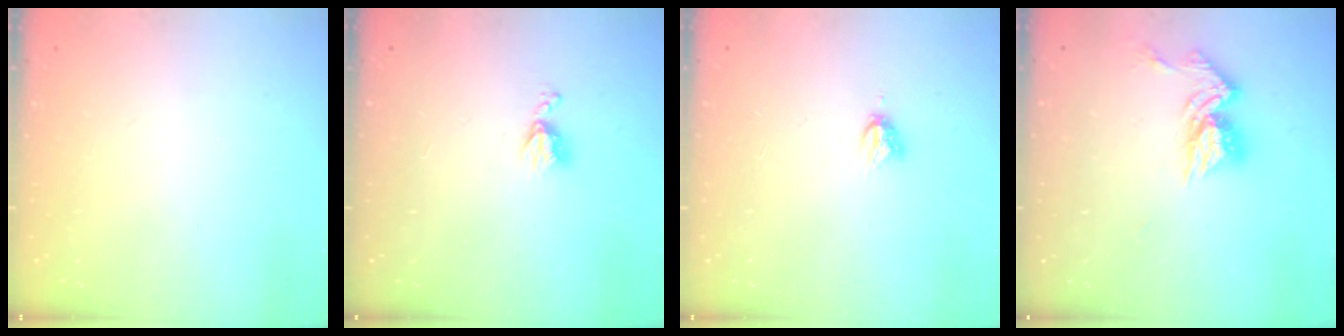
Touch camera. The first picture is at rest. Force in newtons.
{"total": 5.8, "press": 5.7, "slide": 0.7}
{"total": 3.9, "press": 3.9, "slide": 0.4}
{"total": 11.5, "press": 11.4, "slide": 1.0}